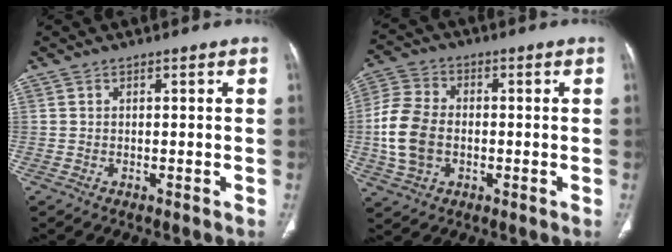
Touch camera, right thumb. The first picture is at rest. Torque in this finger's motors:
{"motor_torque": [-0.16, 0.80, 0.67, 0.48, 0.31]}